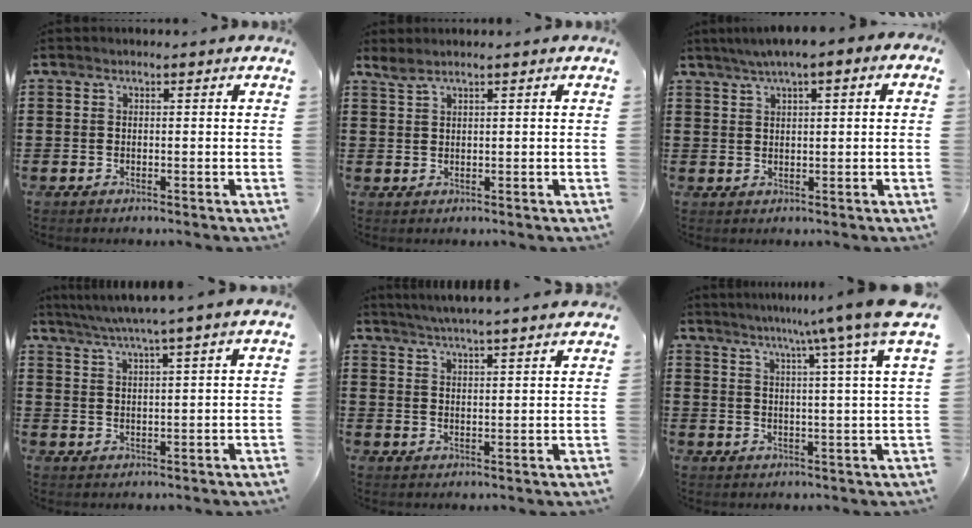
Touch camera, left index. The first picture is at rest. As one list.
[{"total": 1.6, "force": [1.3, 0.2, 1.0], "torque": [-0.022, 0.000, 0.025]}, {"total": 2.6, "force": [1.0, 0.6, 2.3], "torque": [-0.044, 0.006, 0.016]}, {"total": 4.0, "force": [3.0, -0.7, 2.4], "torque": [-0.053, -0.012, 0.051]}, {"total": 4.0, "force": [3.8, -0.7, 1.0], "torque": [-0.032, -0.017, 0.066]}, {"total": 8.3, "force": [5.7, -1.8, 5.7], "torque": [-0.113, -0.027, 0.087]}]